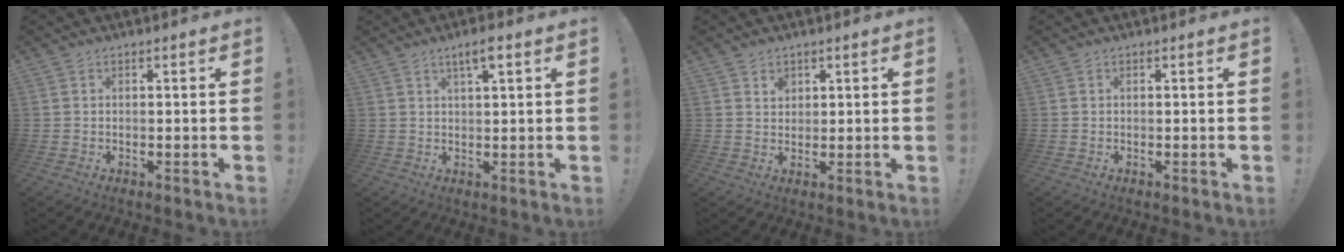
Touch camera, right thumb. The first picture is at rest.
{"total": 4.0, "force": [2.1, 0.6, 3.4], "torque": [-0.059, -0.002, 0.032]}
{"total": 2.5, "force": [1.5, 1.8, 0.6], "torque": [0.005, -0.009, 0.025]}
{"total": 0.0}